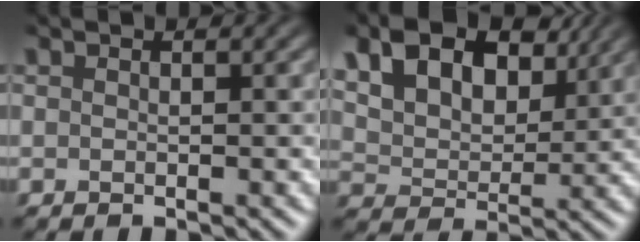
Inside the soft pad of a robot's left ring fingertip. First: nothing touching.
{"total": 11.3, "force": [5.9, 7.0, 6.6], "torque": [-0.128, 0.021, 0.102]}